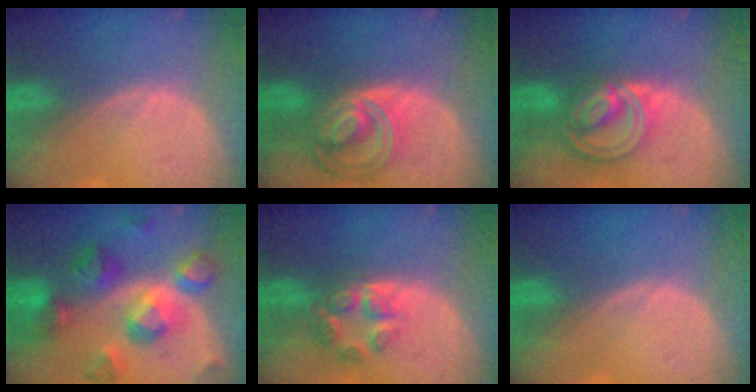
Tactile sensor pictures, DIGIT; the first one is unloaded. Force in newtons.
{"total": 8.7, "press": 7.5, "slide": 4.3}
{"total": 8.7, "press": 7.4, "slide": 4.6}
{"total": 11.4, "press": 11.3, "slide": 0.9}
{"total": 5.9, "press": 5.3, "slide": 2.5}
{"total": 0.0}